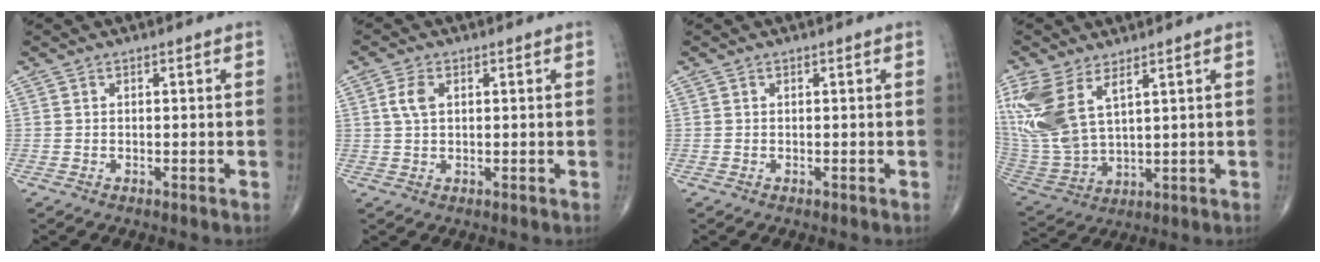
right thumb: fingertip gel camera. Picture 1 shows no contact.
{"total": 3.5, "force": [0.9, 2.0, 2.7], "torque": [-0.061, 0.005, 0.018]}
{"total": 0.0}
{"total": 14.7, "force": [6.8, 6.9, 11.0], "torque": [-0.255, -0.023, 0.154]}